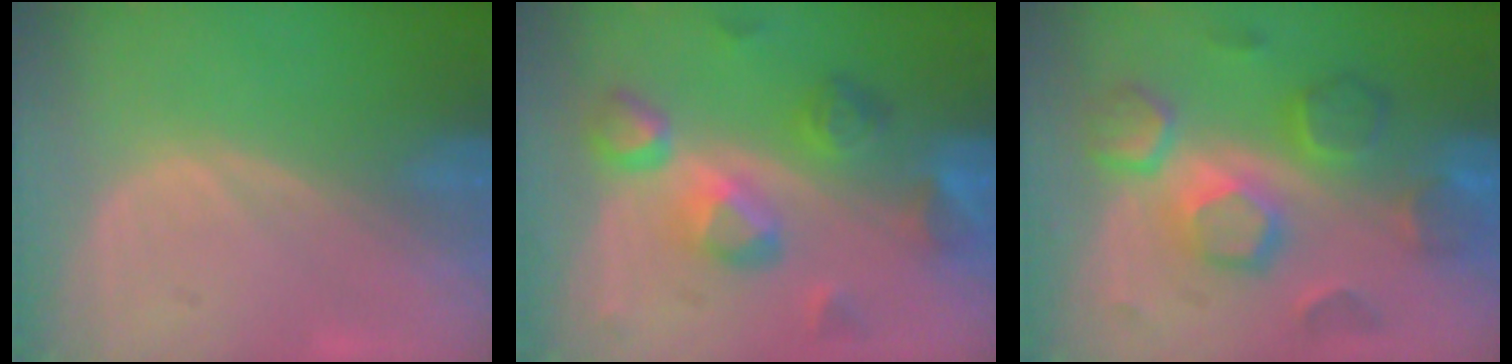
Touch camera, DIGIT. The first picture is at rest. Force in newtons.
{"total": 8.5, "press": 8.2, "slide": 2.0}
{"total": 9.5, "press": 9.5, "slide": 0.4}